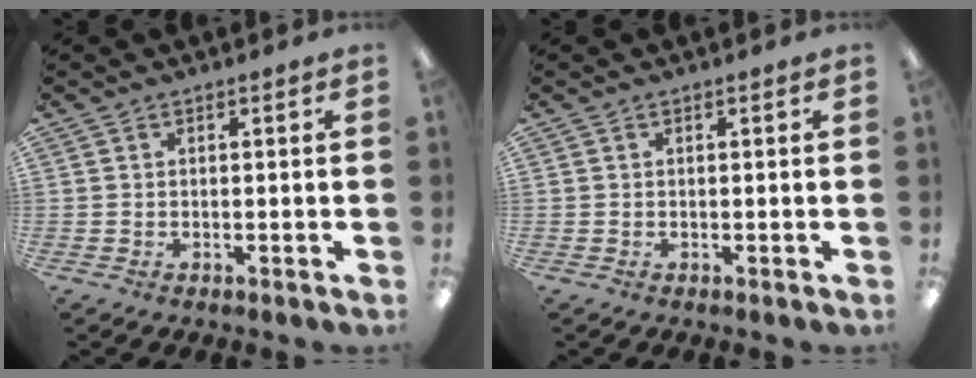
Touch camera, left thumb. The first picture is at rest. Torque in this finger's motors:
{"motor_torque": [-0.03, 0.03, 0.00, 0.00, 0.00]}